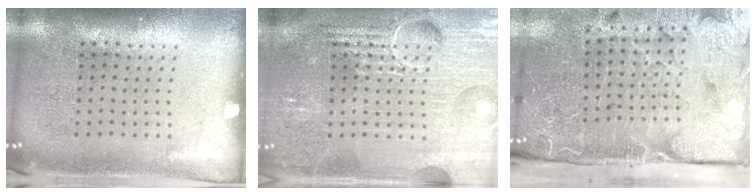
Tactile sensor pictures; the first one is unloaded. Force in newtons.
{"total": 7.1, "press": 7.0, "slide": 0.8}
{"total": 5.2, "press": 4.0, "slide": 3.3}